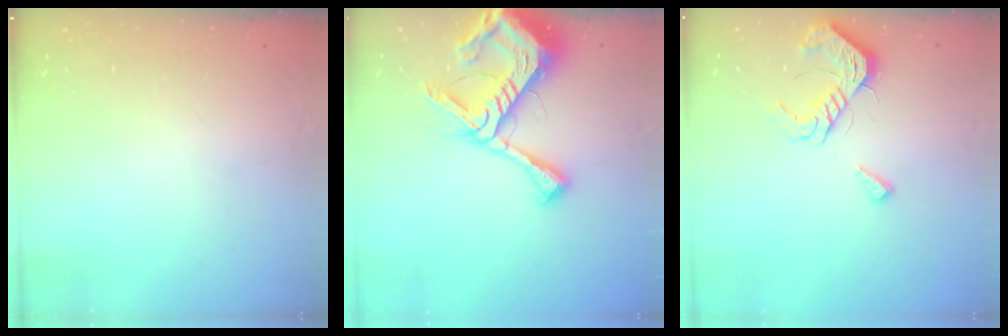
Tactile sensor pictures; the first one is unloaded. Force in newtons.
{"total": 17.4, "press": 17.3, "slide": 1.6}
{"total": 11.8, "press": 11.8, "slide": 0.8}